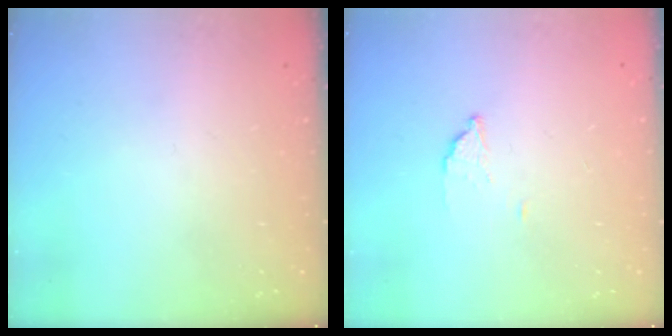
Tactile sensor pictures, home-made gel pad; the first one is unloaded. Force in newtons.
{"total": 1.8, "press": 1.8, "slide": 0.1}